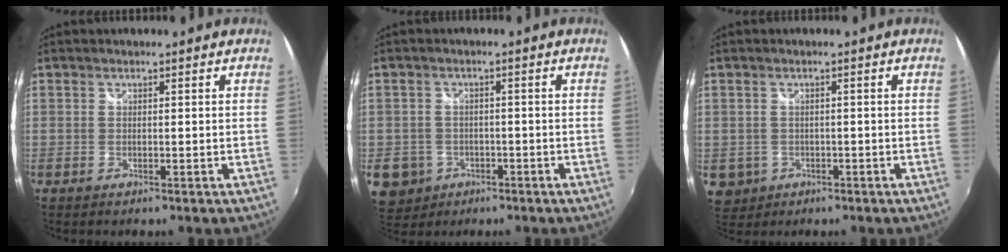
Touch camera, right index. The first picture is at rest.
{"total": 7.1, "force": [-2.6, 6.3, 2.0], "torque": [-0.064, 0.002, -0.031]}
{"total": 5.1, "force": [-1.1, 4.8, 1.5], "torque": [-0.043, -0.004, -0.004]}